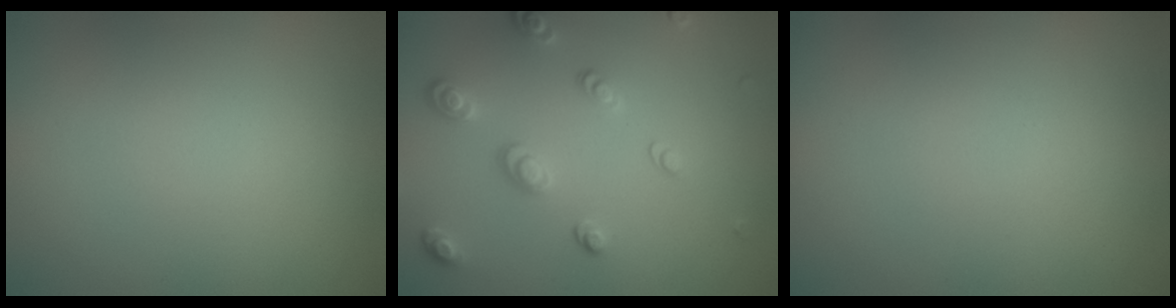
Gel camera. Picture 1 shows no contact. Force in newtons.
{"total": 3.3, "press": 2.6, "slide": 2.1}
{"total": 0.0}